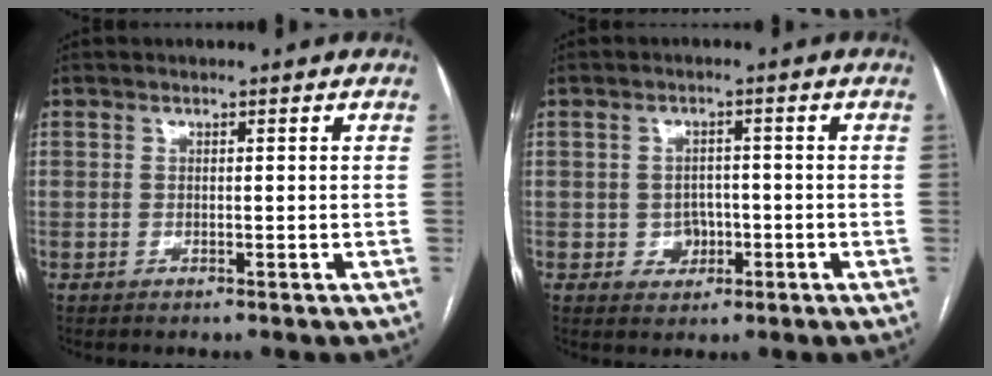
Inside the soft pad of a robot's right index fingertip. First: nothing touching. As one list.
[{"total": 2.3, "force": [-0.6, 2.0, 0.9], "torque": [-0.006, 0.006, -0.004]}]